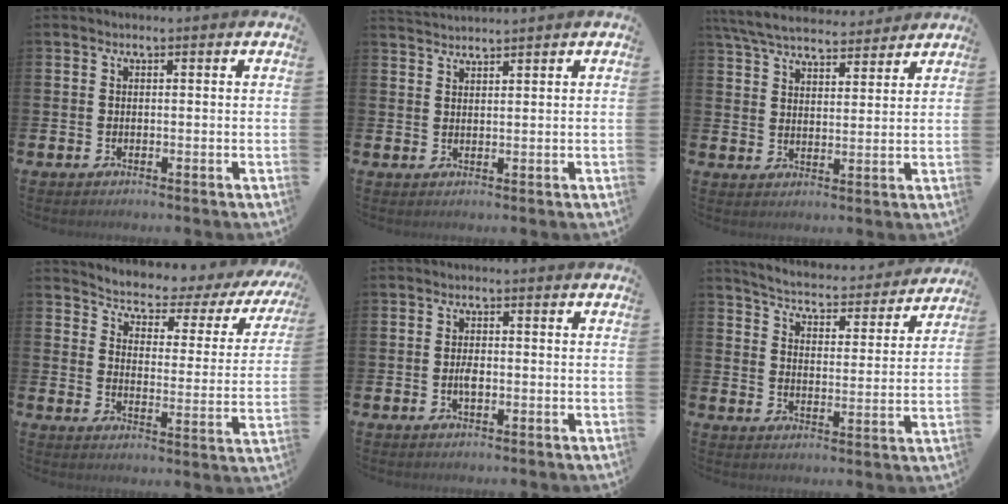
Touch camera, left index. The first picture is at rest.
{"total": 1.8, "force": [1.8, -0.3, -0.3], "torque": [0.002, -0.008, 0.034]}
{"total": 6.4, "force": [6.1, 1.4, 1.6], "torque": [-0.060, -0.027, 0.111]}
{"total": 4.2, "force": [3.9, 1.3, 0.8], "torque": [-0.039, -0.040, 0.056]}
{"total": 1.8, "force": [-0.3, 0.7, 1.6], "torque": [-0.022, -0.002, -0.007]}
{"total": 4.9, "force": [4.8, 0.6, 0.7], "torque": [-0.037, -0.043, 0.077]}